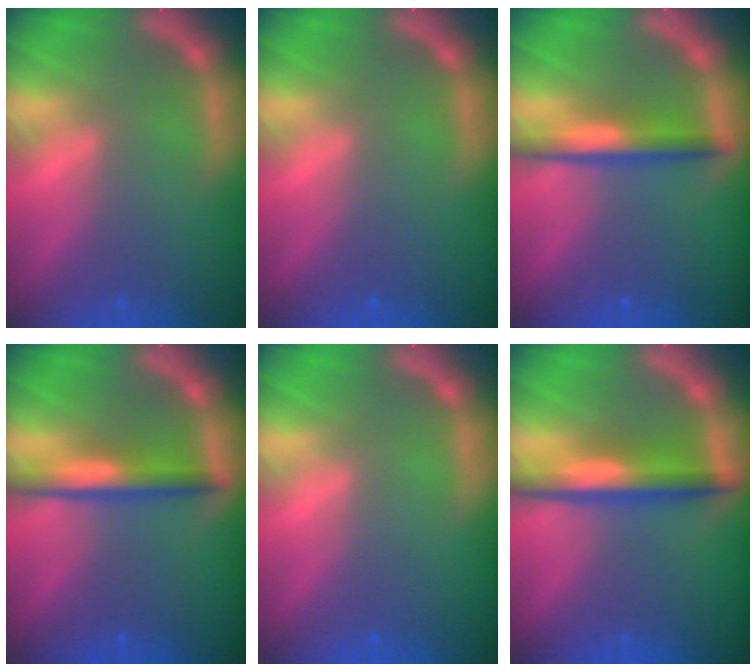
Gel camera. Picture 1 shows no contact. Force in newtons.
{"total": 0.0}
{"total": 4.0}
{"total": 4.0}
{"total": 0.0}
{"total": 5.0}